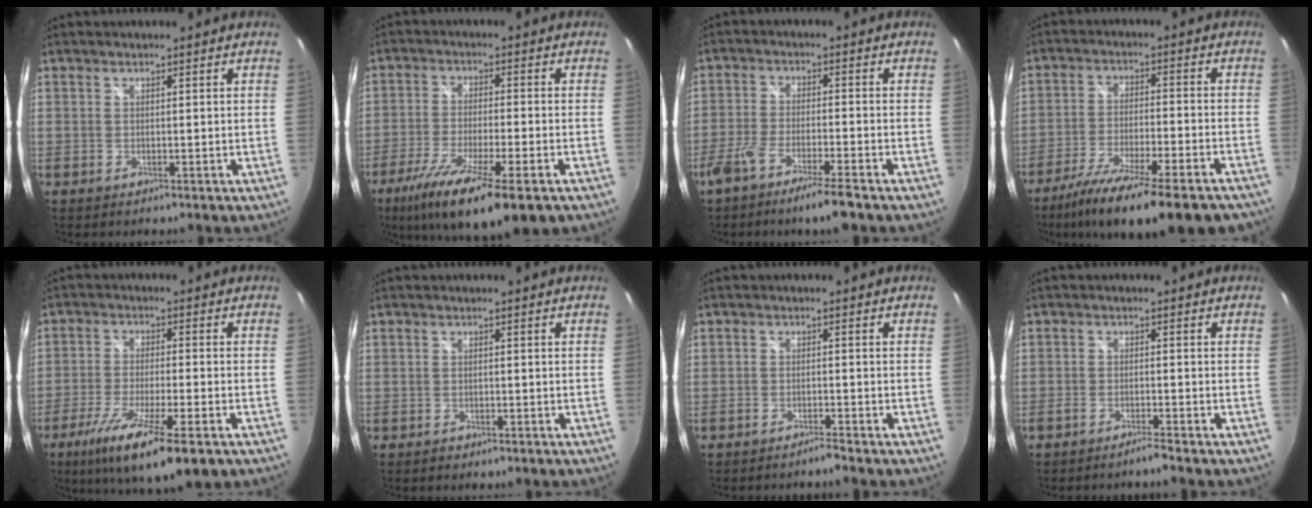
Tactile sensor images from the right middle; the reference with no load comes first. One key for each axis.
{"total": 15.6, "fx": -9.5, "fy": 2.6, "fz": 12.1, "tx": -0.234, "ty": -0.054, "tz": -0.166}
{"total": 7.5, "fx": -5.6, "fy": 0.1, "fz": 4.9, "tx": -0.110, "ty": -0.004, "tz": -0.105}
{"total": 20.3, "fx": -16.0, "fy": 3.2, "fz": 12.0, "tx": -0.214, "ty": -0.052, "tz": -0.247}
{"total": 14.2, "fx": -8.1, "fy": 2.2, "fz": 11.5, "tx": -0.223, "ty": -0.048, "tz": -0.142}
{"total": 1.2, "fx": -0.9, "fy": 0.7, "fz": 0.4, "tx": -0.009, "ty": -0.003, "tz": -0.016}
{"total": 2.0, "fx": -1.9, "fy": -0.1, "fz": 0.4, "tx": -0.022, "ty": -0.001, "tz": -0.037}
{"total": 2.4, "fx": -2.3, "fy": -0.2, "fz": 0.7, "tx": -0.032, "ty": -0.002, "tz": -0.045}